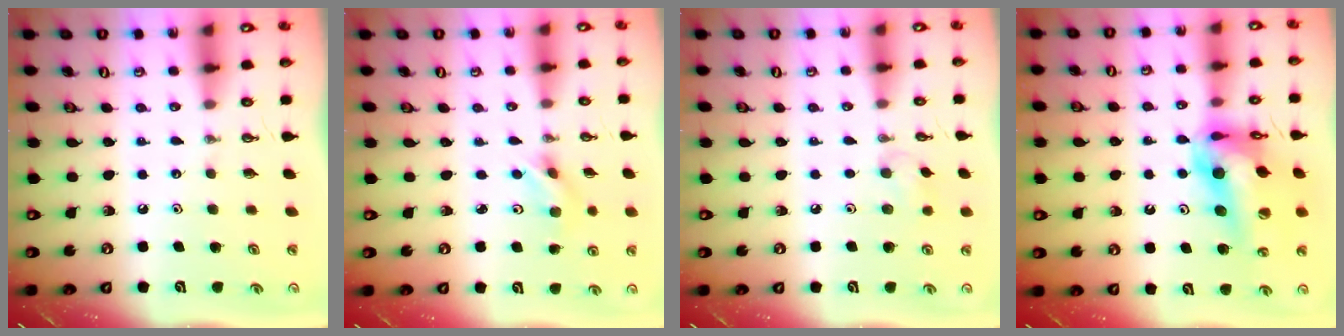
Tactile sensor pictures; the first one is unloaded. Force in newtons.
{"total": 4.4, "press": 3.7, "slide": 2.4}
{"total": 6.2, "press": 6.1, "slide": 0.9}
{"total": 19.1, "press": 19.0, "slide": 2.0}